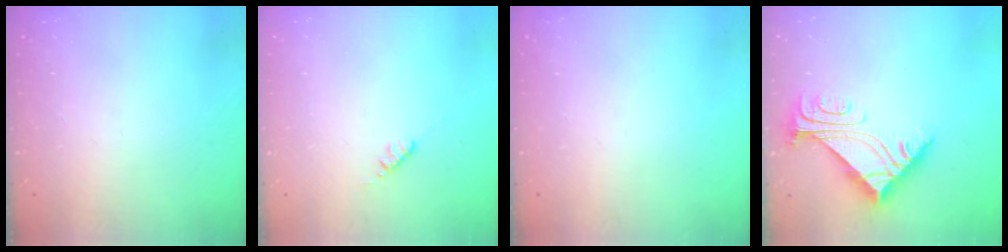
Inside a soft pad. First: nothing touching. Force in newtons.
{"total": 2.8, "press": 2.8, "slide": 0.4}
{"total": 0.0}
{"total": 7.5, "press": 7.4, "slide": 0.8}